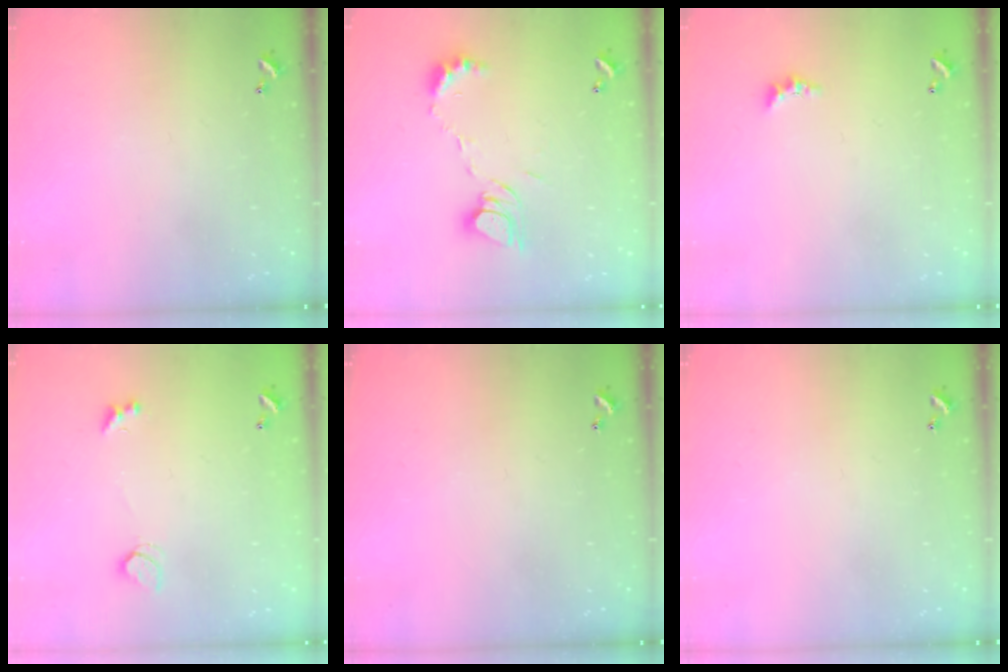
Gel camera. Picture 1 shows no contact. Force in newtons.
{"total": 8.2, "press": 8.1, "slide": 0.8}
{"total": 2.2, "press": 2.2, "slide": 0.6}
{"total": 2.3, "press": 1.9, "slide": 1.1}
{"total": 0.0}
{"total": 0.0}